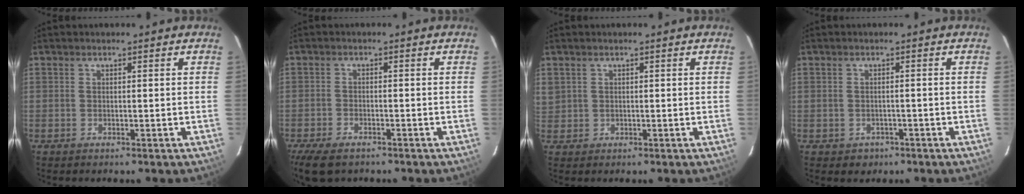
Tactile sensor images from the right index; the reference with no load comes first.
{"total": 7.6, "force": [-5.6, 3.4, 3.9], "torque": [-0.076, -0.011, -0.088]}
{"total": 2.2, "force": [1.0, 1.9, 0.6], "torque": [-0.021, 0.014, 0.025]}
{"total": 2.0, "force": [-1.1, 1.6, 0.3], "torque": [-0.005, 0.006, -0.008]}